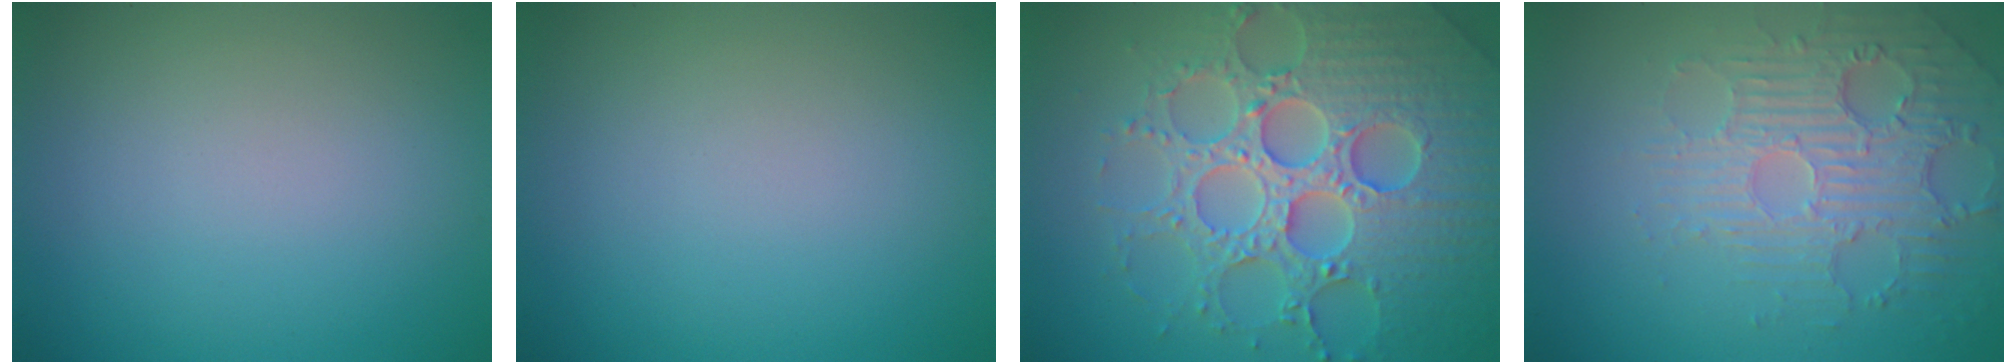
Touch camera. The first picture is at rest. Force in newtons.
{"total": 0.0}
{"total": 7.9, "press": 7.7, "slide": 1.8}
{"total": 4.1, "press": 3.7, "slide": 1.8}